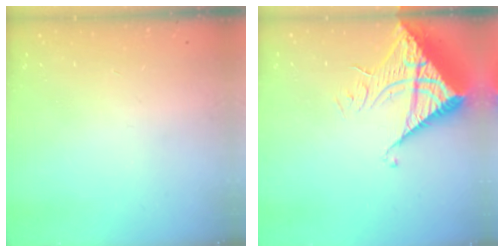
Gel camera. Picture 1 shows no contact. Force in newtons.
{"total": 12.1, "press": 12.0, "slide": 1.3}